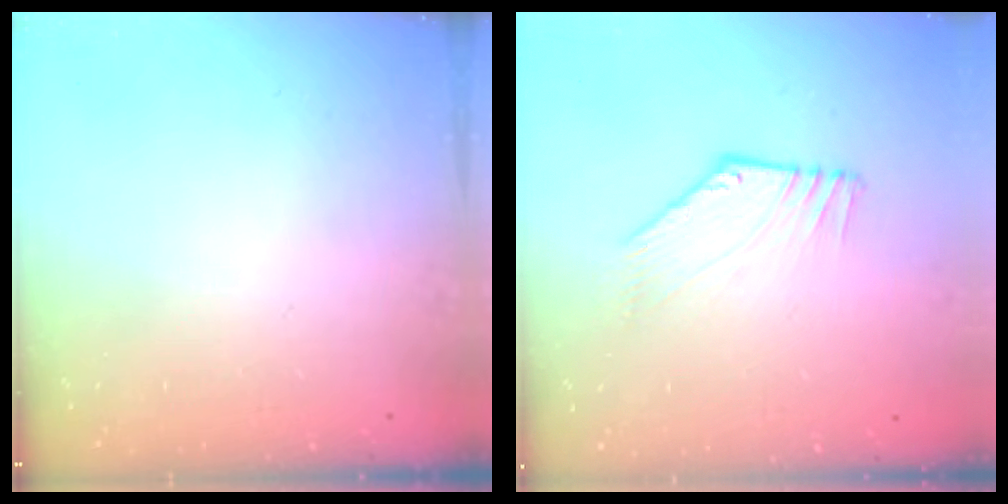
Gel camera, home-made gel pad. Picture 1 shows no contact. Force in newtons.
{"total": 2.7, "press": 2.7, "slide": 0.0}